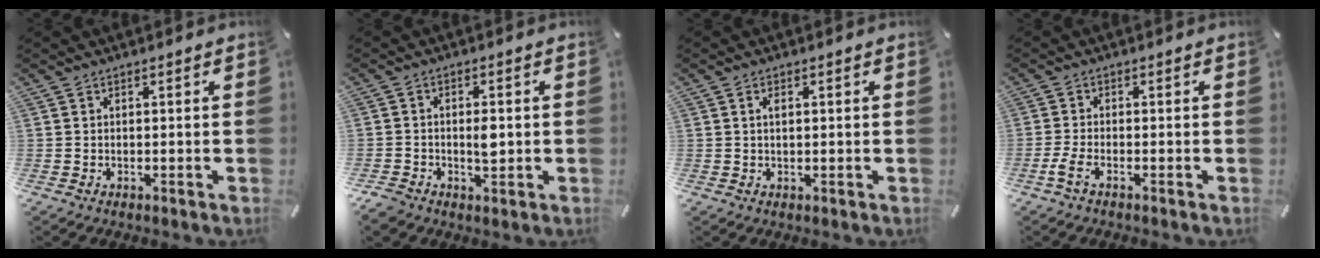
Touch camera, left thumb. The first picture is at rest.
{"total": 4.8, "force": [-0.6, 3.7, 3.0], "torque": [-0.054, 0.000, -0.013]}
{"total": 1.5, "force": [0.4, 0.7, 1.3], "torque": [-0.026, 0.003, 0.006]}
{"total": 3.0, "force": [-1.4, 0.9, 2.4], "torque": [-0.061, -0.005, -0.029]}